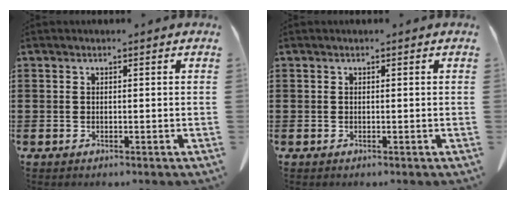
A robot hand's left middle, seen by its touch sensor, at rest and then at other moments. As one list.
[{"total": 0.0}]